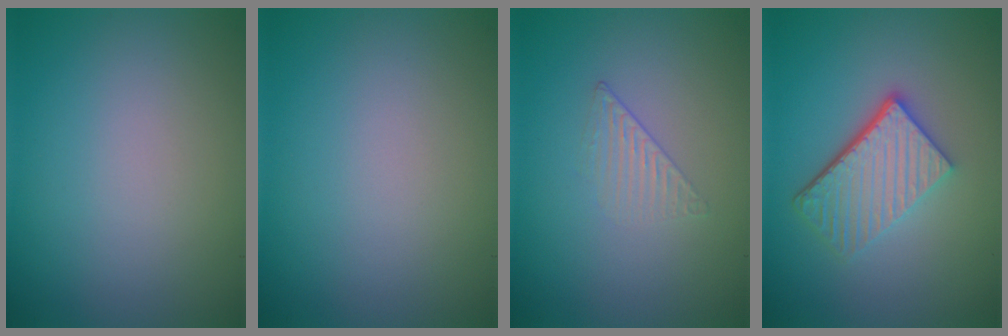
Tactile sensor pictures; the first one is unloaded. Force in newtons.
{"total": 0.0}
{"total": 1.4, "press": 0.3, "slide": 1.4}
{"total": 5.3, "press": 3.8, "slide": 3.7}